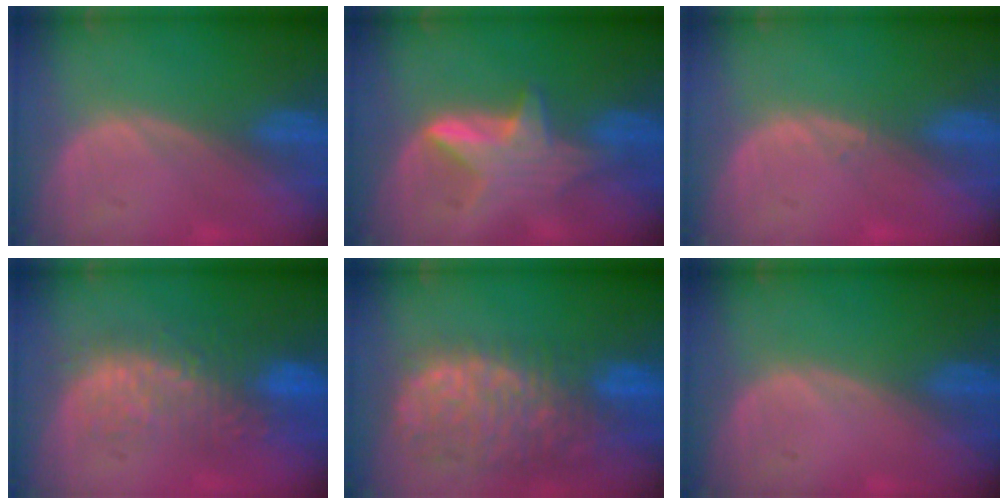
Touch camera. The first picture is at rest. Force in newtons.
{"total": 6.0, "press": 5.8, "slide": 1.7}
{"total": 0.6, "press": 0.5, "slide": 0.4}
{"total": 11.0, "press": 9.6, "slide": 5.5}
{"total": 13.3, "press": 11.0, "slide": 7.5}
{"total": 0.0}